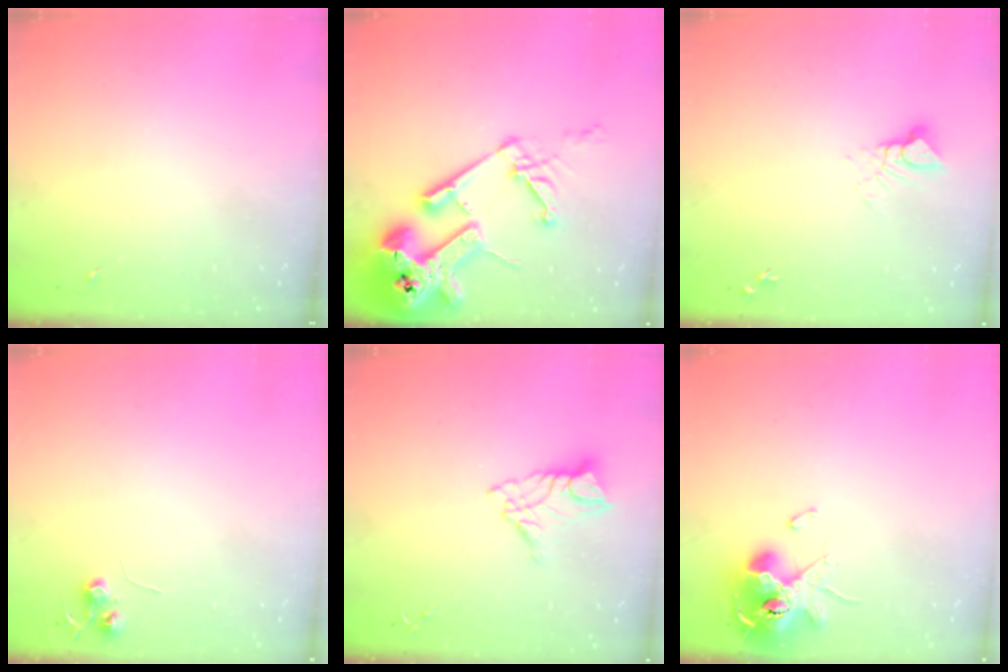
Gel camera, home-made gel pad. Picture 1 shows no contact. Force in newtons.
{"total": 21.7, "press": 21.5, "slide": 2.7}
{"total": 4.0, "press": 3.9, "slide": 0.4}
{"total": 6.0, "press": 6.0, "slide": 0.5}
{"total": 10.7, "press": 10.6, "slide": 0.9}
{"total": 13.7, "press": 13.6, "slide": 1.8}